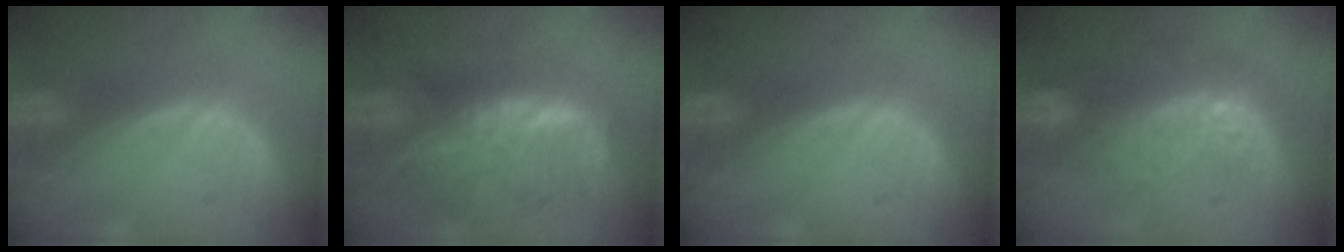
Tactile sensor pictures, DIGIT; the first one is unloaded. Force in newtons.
{"total": 8.9, "press": 7.7, "slide": 4.5}
{"total": 0.0}
{"total": 9.3, "press": 8.3, "slide": 4.2}